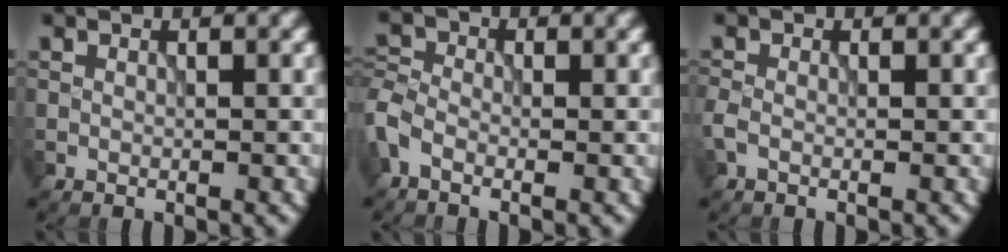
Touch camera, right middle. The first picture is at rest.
{"total": 2.6, "force": [-1.4, 1.5, 1.6], "torque": [-0.041, 0.003, -0.048]}
{"total": 1.3, "force": [-0.6, 0.7, 0.9], "torque": [-0.024, -0.001, -0.017]}